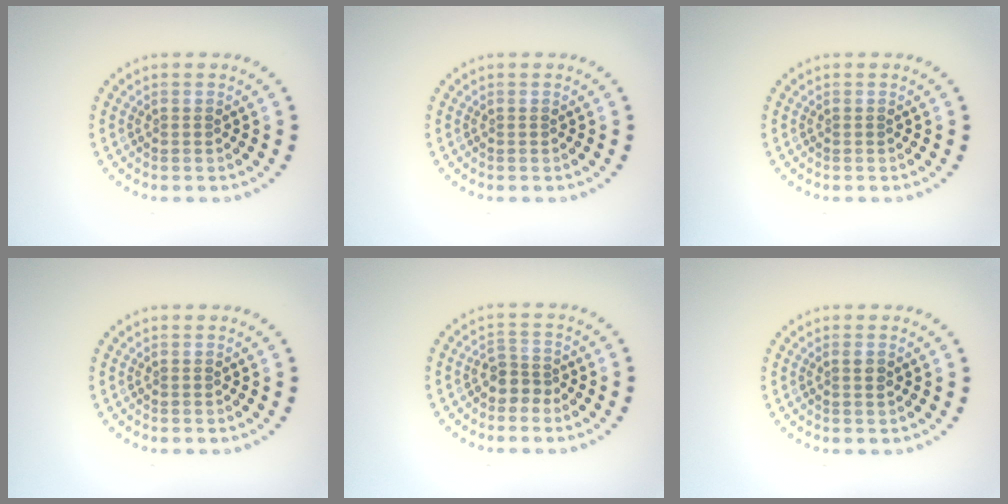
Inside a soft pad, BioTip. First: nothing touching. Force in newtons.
{"total": 0.0}
{"total": 0.0}
{"total": 0.0}
{"total": 2.1, "press": 1.6, "slide": 1.3}
{"total": 1.0, "press": 0.9, "slide": 0.4}